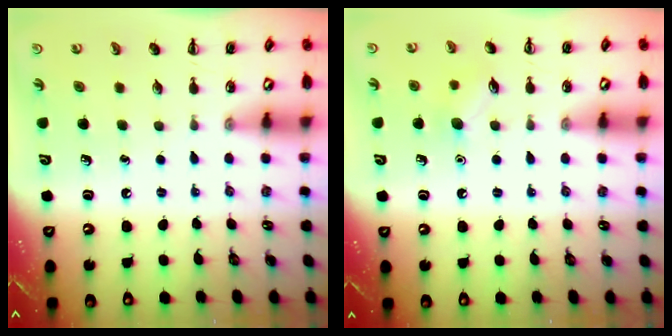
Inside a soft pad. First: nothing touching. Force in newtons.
{"total": 7.5, "press": 7.2, "slide": 2.1}